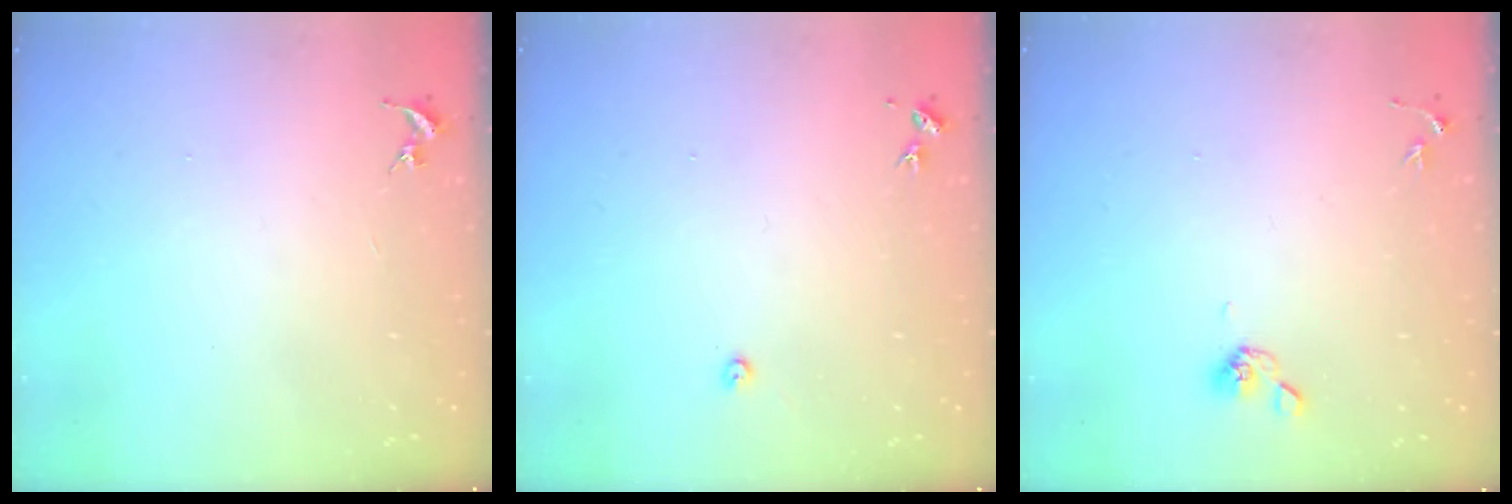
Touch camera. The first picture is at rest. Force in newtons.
{"total": 2.2, "press": 2.2, "slide": 0.3}
{"total": 6.3, "press": 6.0, "slide": 1.8}